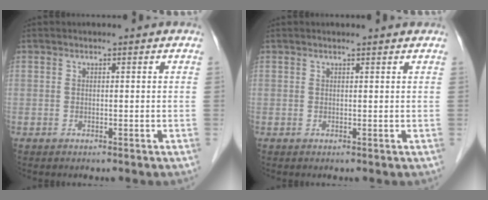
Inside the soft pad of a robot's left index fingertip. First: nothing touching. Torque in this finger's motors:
{"motor_torque": [0.00, -0.05, -0.02, 0.01]}